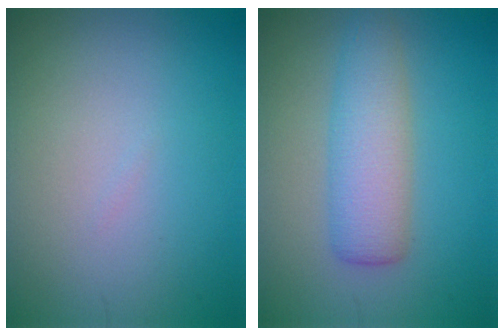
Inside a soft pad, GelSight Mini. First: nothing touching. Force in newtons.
{"total": 4.6, "press": 4.6, "slide": 0.1}